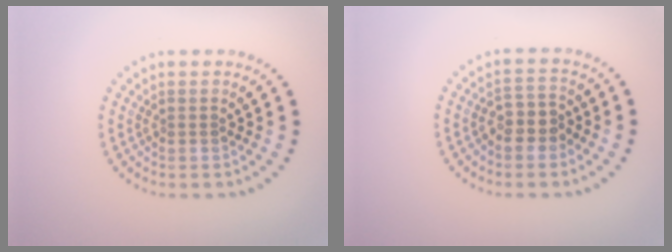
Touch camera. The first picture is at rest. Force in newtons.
{"total": 2.5, "press": 2.3, "slide": 1.0}